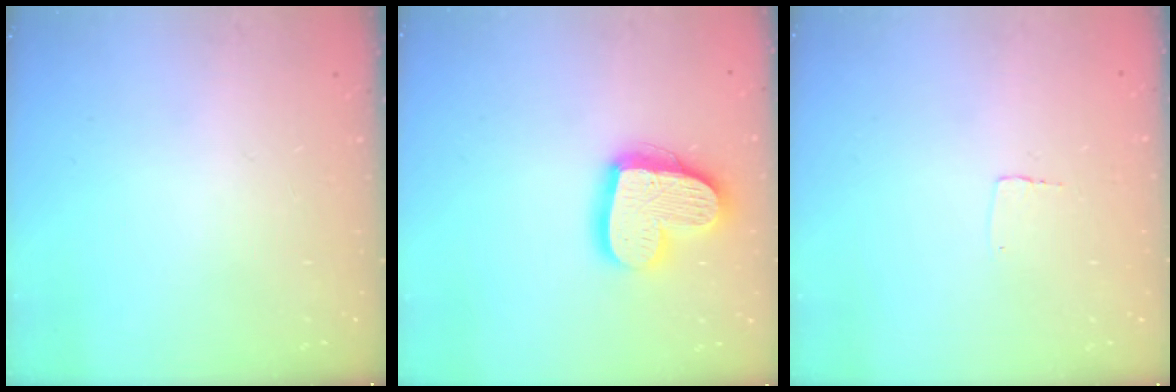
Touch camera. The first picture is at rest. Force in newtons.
{"total": 17.9, "press": 17.9, "slide": 1.4}
{"total": 2.3, "press": 2.3, "slide": 0.1}